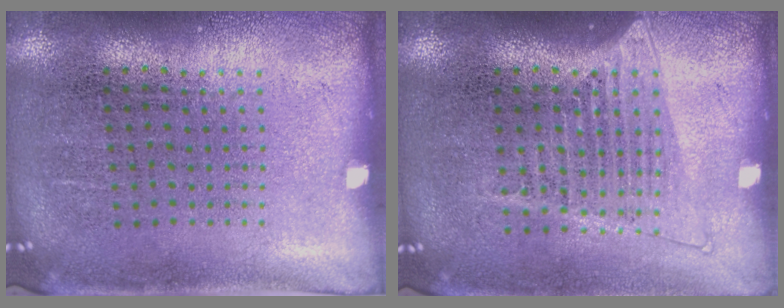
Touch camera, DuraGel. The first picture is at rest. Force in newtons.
{"total": 1.3, "press": 1.2, "slide": 0.6}